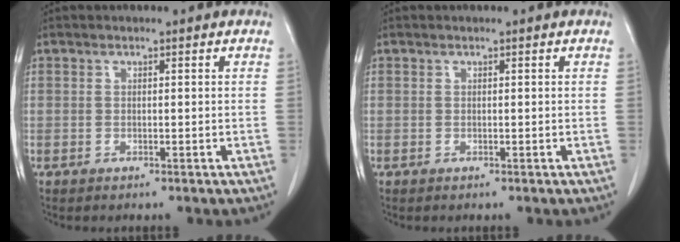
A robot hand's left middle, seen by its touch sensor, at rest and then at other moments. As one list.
[{"total": 0.0}]